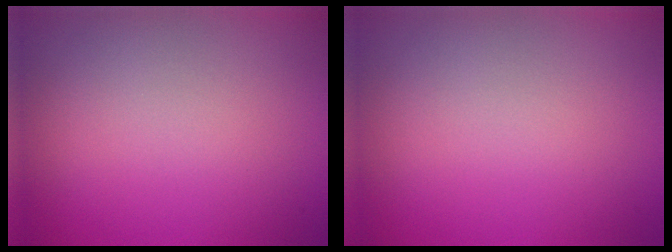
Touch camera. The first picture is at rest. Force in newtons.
{"total": 0.0}